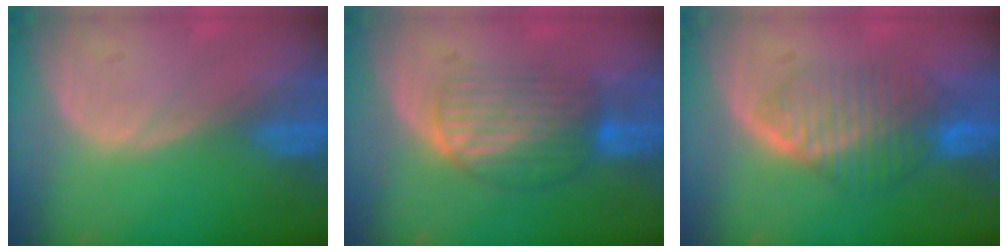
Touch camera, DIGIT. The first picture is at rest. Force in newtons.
{"total": 6.8, "press": 6.5, "slide": 1.9}
{"total": 7.9, "press": 7.1, "slide": 3.4}